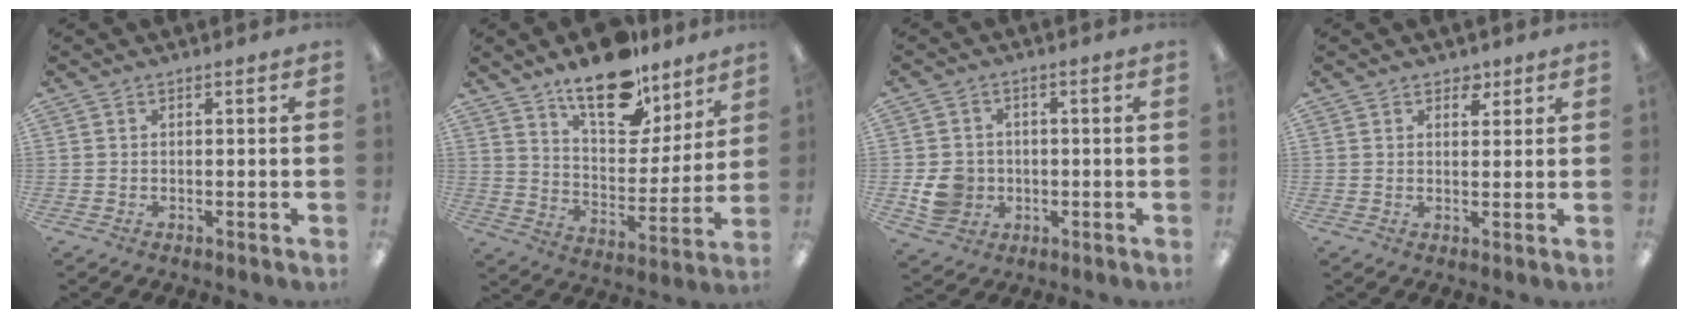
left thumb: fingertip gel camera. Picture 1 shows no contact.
{"total": 18.0, "force": [13.5, 7.8, 9.0], "torque": [-0.139, -0.085, 0.234]}
{"total": 7.0, "force": [-1.3, 6.3, 2.6], "torque": [-0.054, 0.010, -0.022]}
{"total": 2.9, "force": [2.2, 1.7, 0.9], "torque": [0.004, -0.011, 0.036]}